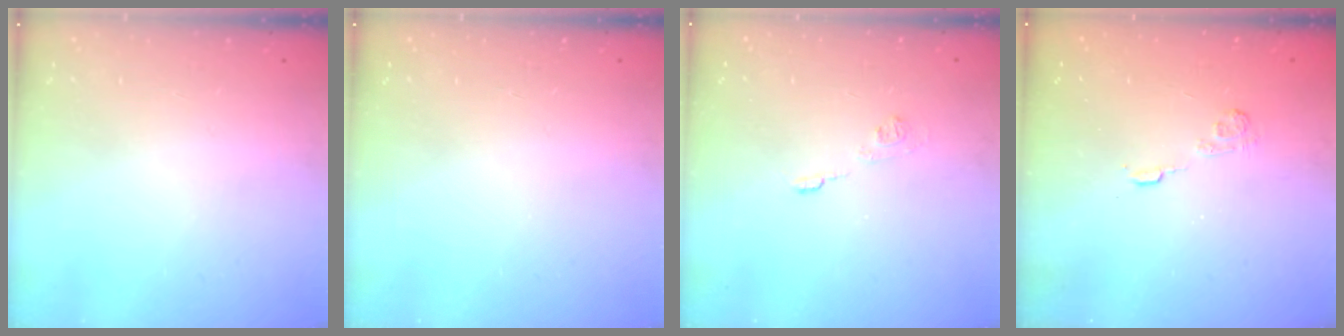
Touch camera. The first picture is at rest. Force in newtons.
{"total": 0.0}
{"total": 5.1, "press": 5.1, "slide": 0.7}
{"total": 2.7, "press": 2.3, "slide": 1.4}